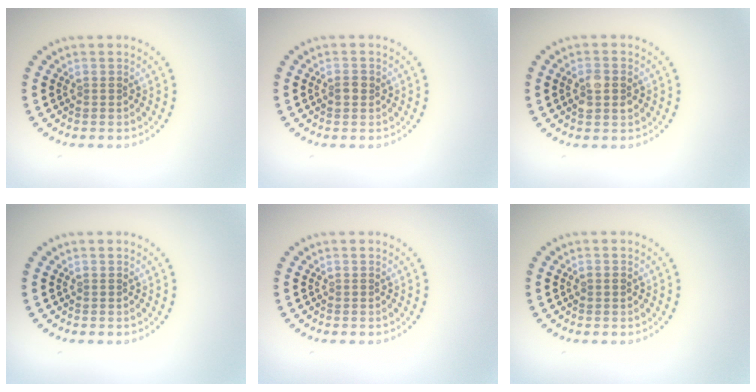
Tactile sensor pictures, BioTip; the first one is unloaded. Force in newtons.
{"total": 1.1, "press": 1.1, "slide": 0.0}
{"total": 2.2, "press": 2.2, "slide": 0.2}
{"total": 0.0}
{"total": 0.0}
{"total": 1.1, "press": 1.1, "slide": 0.0}